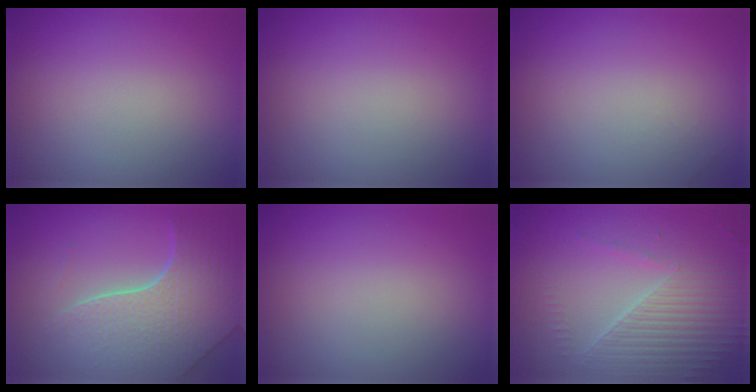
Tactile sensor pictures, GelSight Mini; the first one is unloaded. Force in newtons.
{"total": 0.0}
{"total": 0.7, "press": 0.7, "slide": 0.1}
{"total": 8.0, "press": 5.7, "slide": 5.7}
{"total": 0.0}
{"total": 4.4, "press": 3.9, "slide": 2.2}